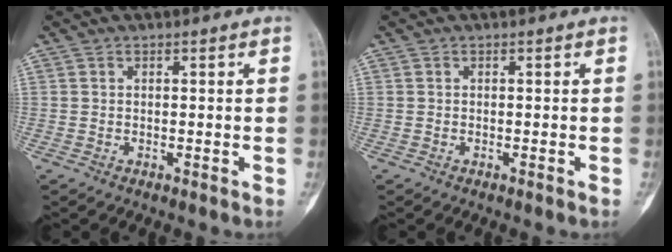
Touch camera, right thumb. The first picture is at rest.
{"total": 0.0}